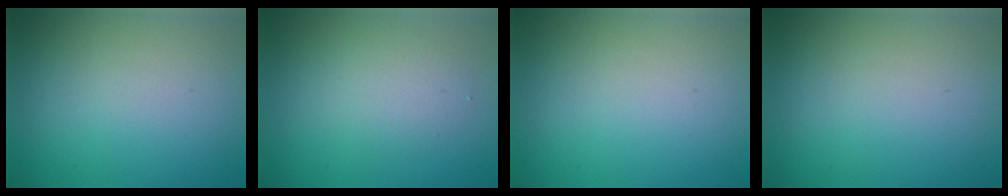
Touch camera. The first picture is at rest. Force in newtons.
{"total": 2.4, "press": 2.4, "slide": 0.2}
{"total": 0.0}
{"total": 0.0}